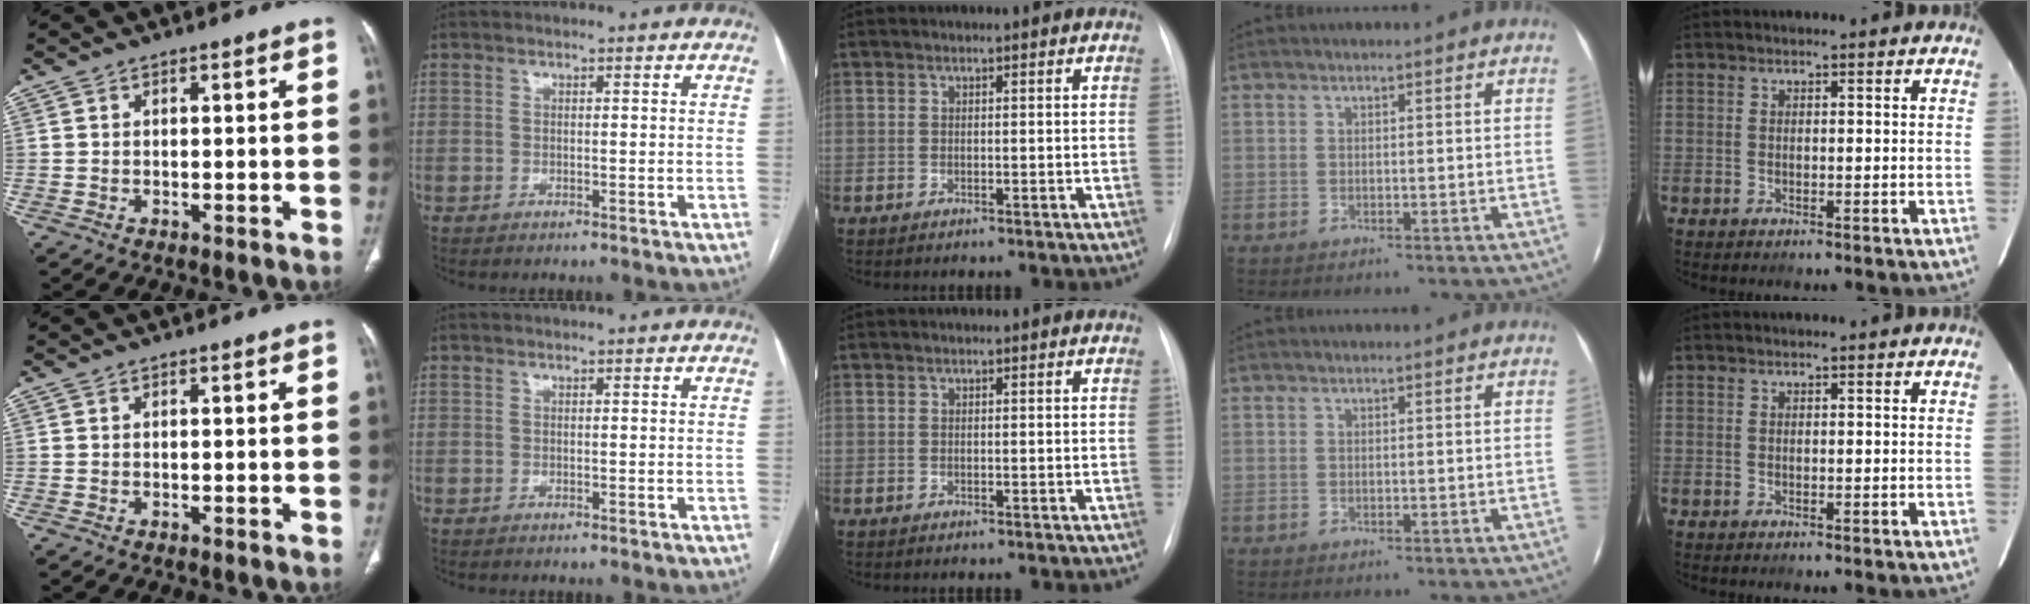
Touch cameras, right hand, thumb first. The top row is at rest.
{}